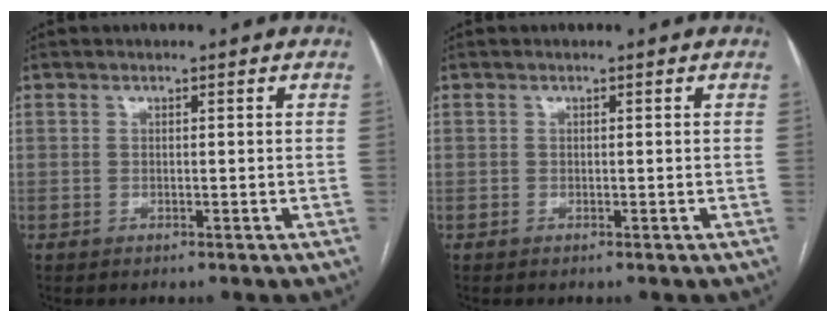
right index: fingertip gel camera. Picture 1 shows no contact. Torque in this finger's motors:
{"motor_torque": [0.04, -0.04, 0.00, 0.00]}